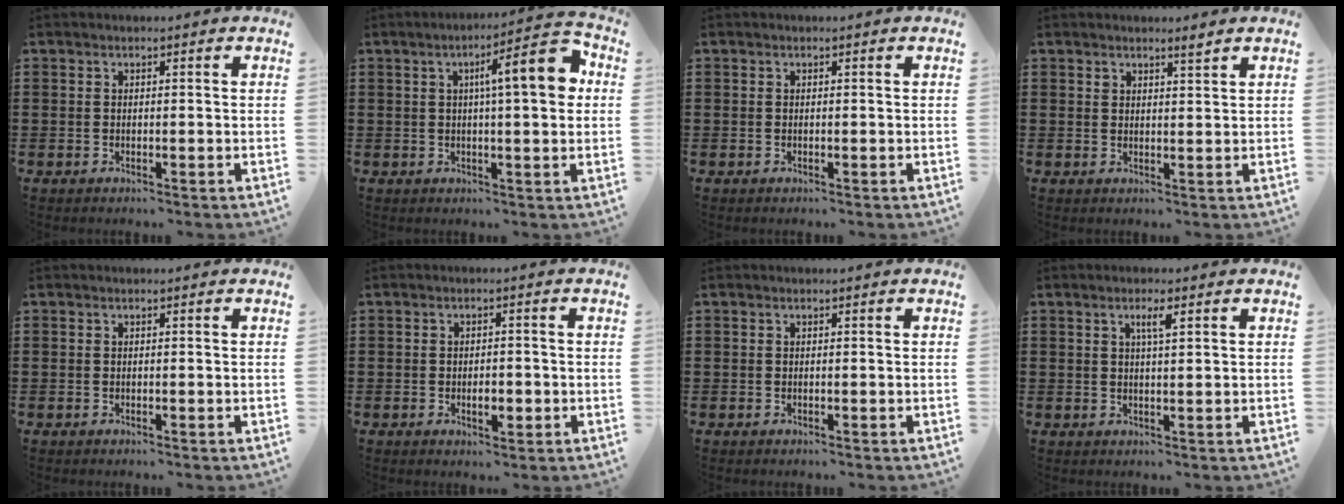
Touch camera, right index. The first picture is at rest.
{"total": 9.5, "force": [2.3, 1.8, 9.0], "torque": [-0.135, -0.008, 0.025]}
{"total": 0.0}
{"total": 1.8, "force": [1.7, 0.2, 0.7], "torque": [-0.007, -0.004, 0.029]}
{"total": 0.0}
{"total": 3.2, "force": [-0.9, 1.4, 2.7], "torque": [-0.051, 0.004, -0.017]}
{"total": 0.0}
{"total": 2.4, "force": [1.1, 0.3, 2.1], "torque": [-0.044, 0.003, 0.017]}